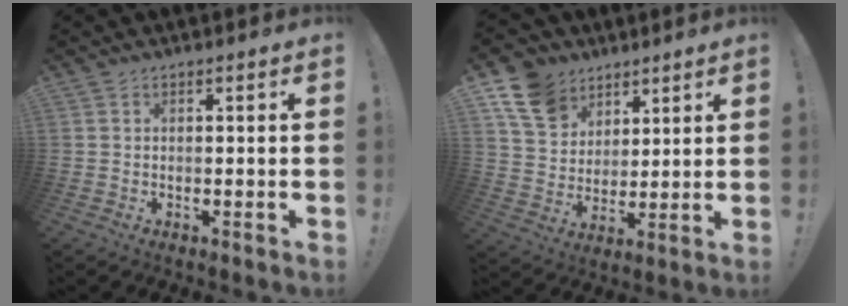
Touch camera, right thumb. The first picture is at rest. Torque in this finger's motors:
{"motor_torque": [0.82, 0.97, 0.62, 0.48, 0.05]}